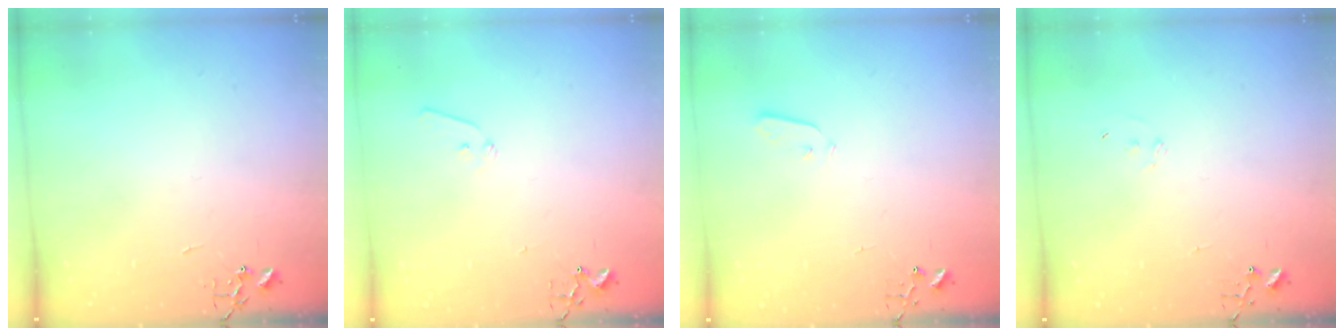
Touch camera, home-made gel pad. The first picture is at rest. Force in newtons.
{"total": 6.3, "press": 6.3, "slide": 0.7}
{"total": 2.5, "press": 2.5, "slide": 0.4}
{"total": 6.8, "press": 6.8, "slide": 0.5}